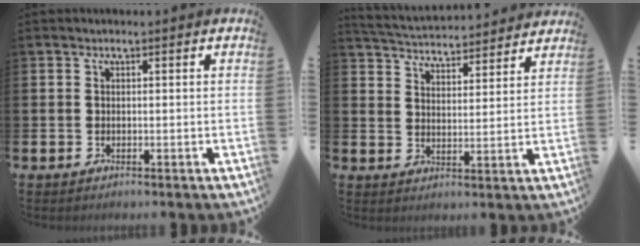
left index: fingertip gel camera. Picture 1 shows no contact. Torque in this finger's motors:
{"motor_torque": [1.07, -1.07, 0.25, 0.00]}